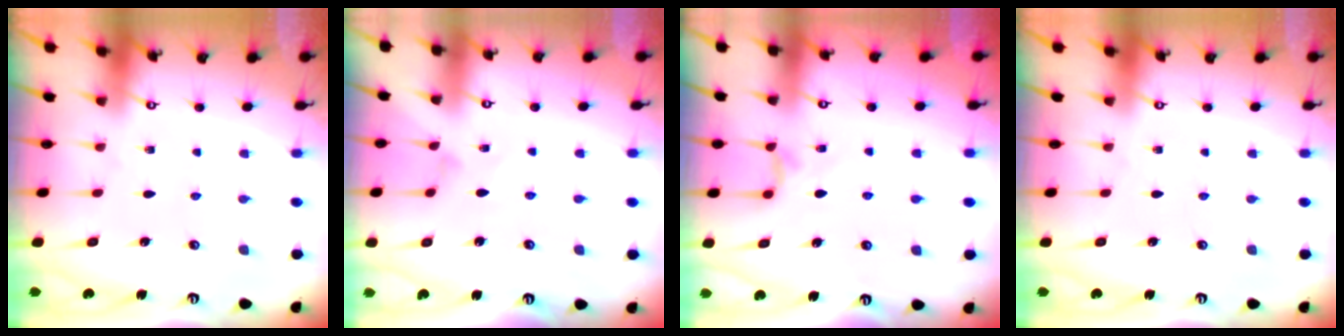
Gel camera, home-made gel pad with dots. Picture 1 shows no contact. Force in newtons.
{"total": 1.8, "press": 1.7, "slide": 0.4}
{"total": 4.0, "press": 4.0, "slide": 0.5}
{"total": 0.0}